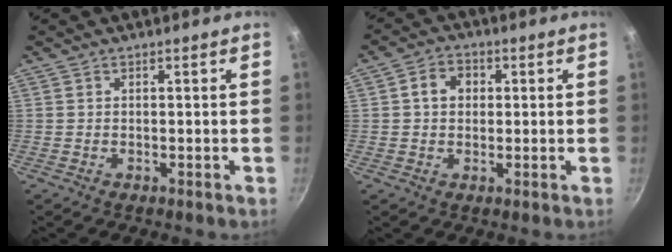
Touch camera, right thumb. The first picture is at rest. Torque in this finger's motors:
{"motor_torque": [0.04, 1.52, 0.35, -0.19, 0.01]}